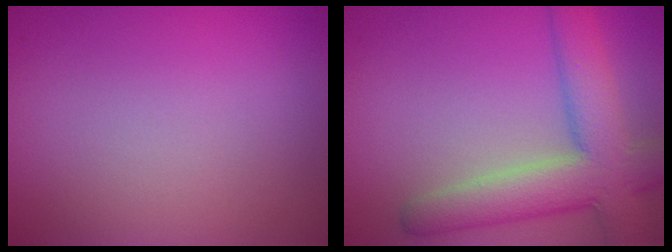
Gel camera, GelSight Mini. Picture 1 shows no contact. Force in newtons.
{"total": 7.5, "press": 7.5, "slide": 0.5}